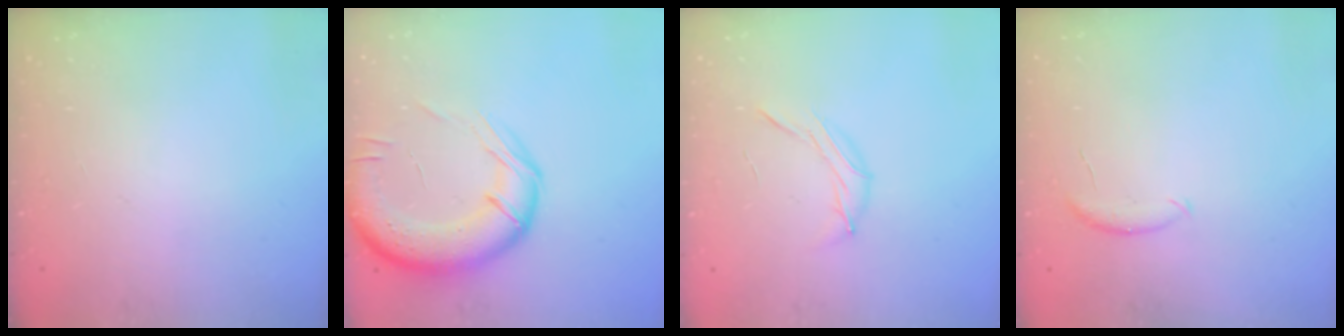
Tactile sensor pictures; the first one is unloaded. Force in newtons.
{"total": 18.4, "press": 18.0, "slide": 3.7}
{"total": 7.0, "press": 6.9, "slide": 1.4}
{"total": 5.5, "press": 5.5, "slide": 0.5}